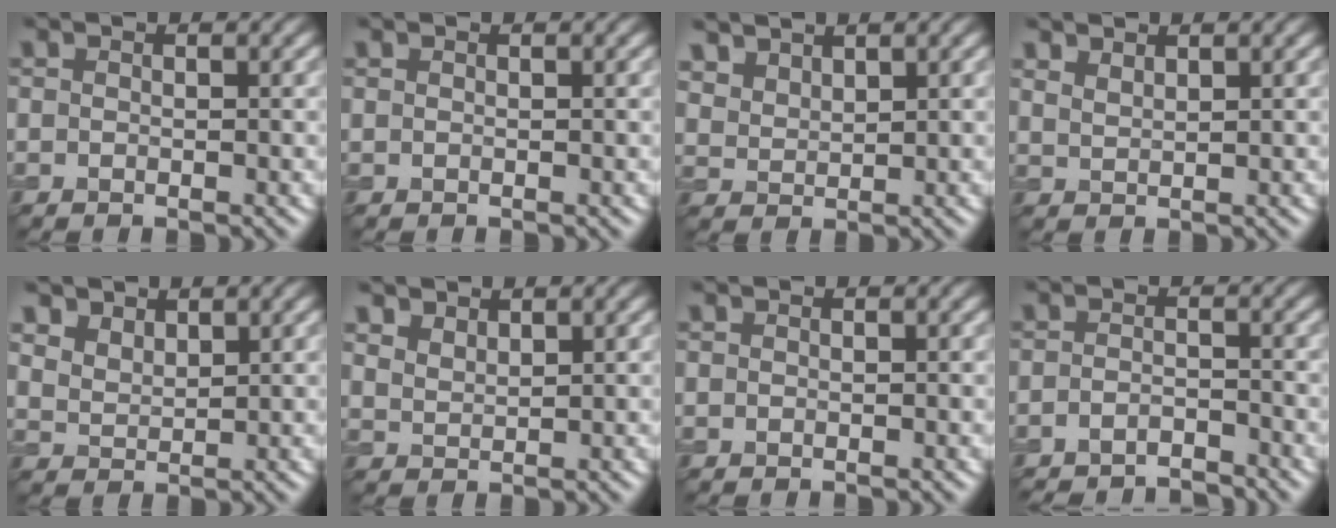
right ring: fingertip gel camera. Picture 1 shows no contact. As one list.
[{"total": 0.0}, {"total": 2.9, "force": [2.6, 1.2, 0.8], "torque": [-0.027, -0.001, 0.062]}, {"total": 1.5, "force": [1.4, 0.4, 0.5], "torque": [-0.012, 0.000, 0.032]}, {"total": 2.8, "force": [2.2, 1.5, 0.9], "torque": [-0.029, -0.007, 0.048]}, {"total": 1.9, "force": [1.7, 0.8, 0.6], "torque": [-0.015, 0.002, 0.037]}, {"total": 0.0}, {"total": 3.4, "force": [-3.3, 0.4, 0.9], "torque": [-0.016, -0.008, -0.059]}]